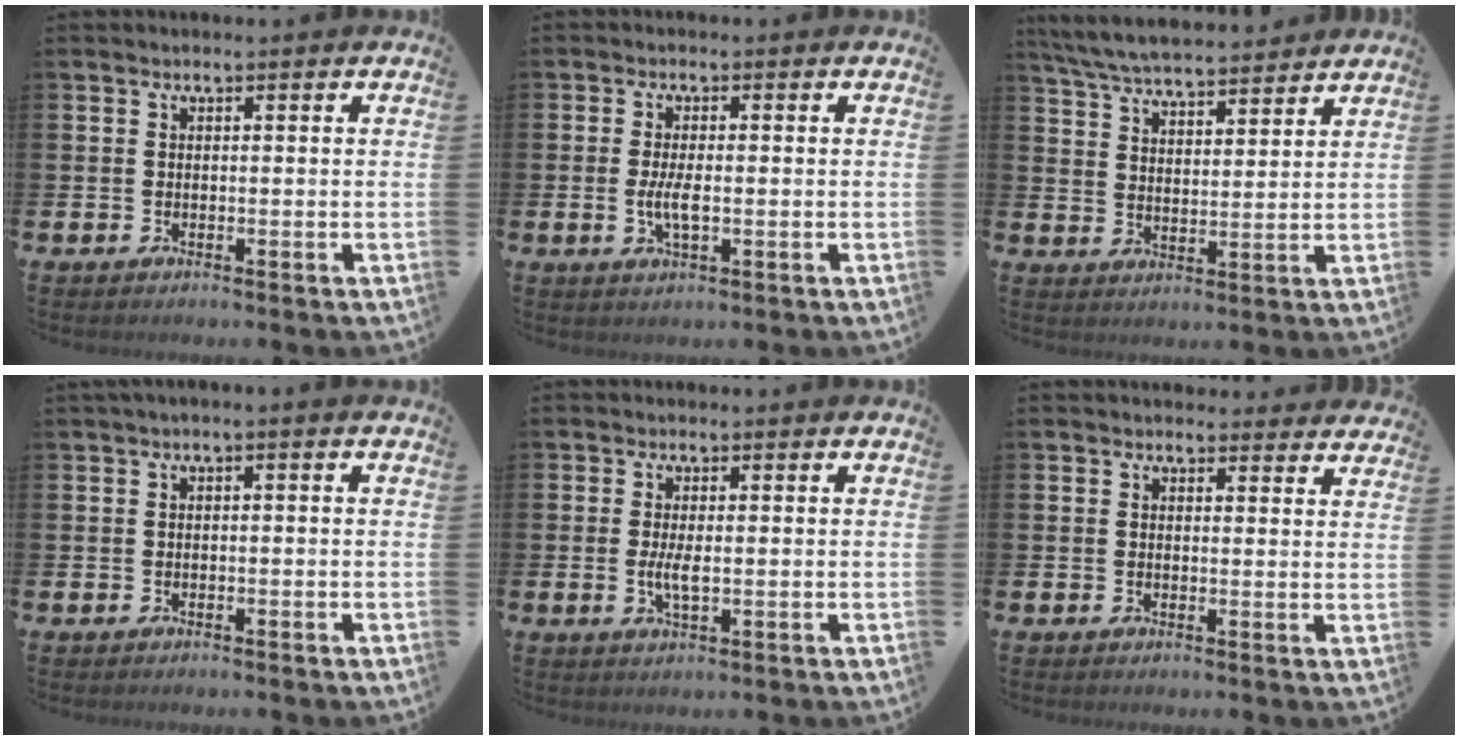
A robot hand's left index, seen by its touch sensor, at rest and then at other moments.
{"total": 3.1, "force": [-0.4, 1.1, 2.9], "torque": [-0.050, -0.001, -0.008]}
{"total": 6.5, "force": [6.3, 0.6, 1.2], "torque": [-0.052, -0.034, 0.115]}
{"total": 0.7, "force": [-0.4, 0.1, 0.6], "torque": [-0.011, 0.000, -0.006]}
{"total": 2.7, "force": [-0.1, 0.9, 2.5], "torque": [-0.046, 0.000, -0.003]}
{"total": 2.2, "force": [2.2, 0.6, -0.2], "torque": [0.013, -0.013, 0.037]}